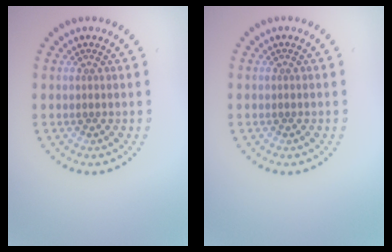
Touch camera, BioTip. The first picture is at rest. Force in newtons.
{"total": 0.0}